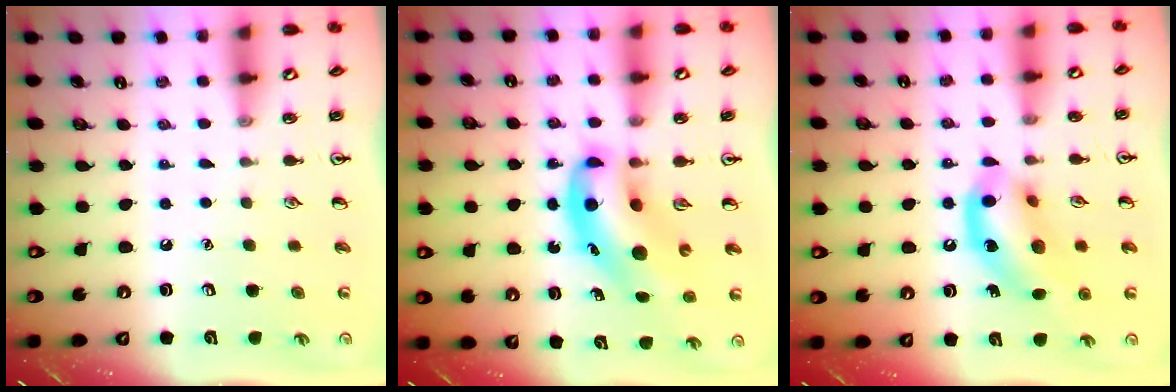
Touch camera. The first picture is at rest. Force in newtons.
{"total": 9.8, "press": 9.4, "slide": 2.7}
{"total": 13.7, "press": 13.3, "slide": 3.2}